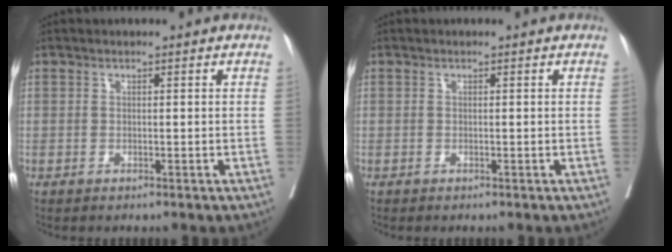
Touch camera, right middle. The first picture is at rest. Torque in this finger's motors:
{"motor_torque": [-0.23, -0.06, -0.05, 0.00]}